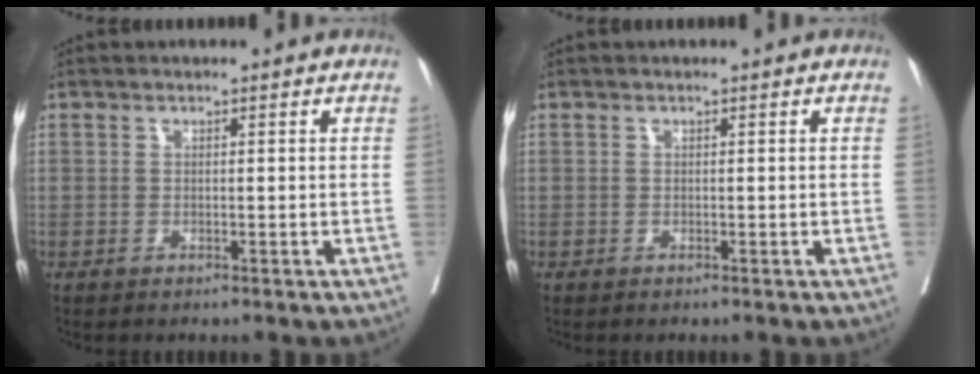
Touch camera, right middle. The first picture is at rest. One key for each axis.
{"total": 0.0}